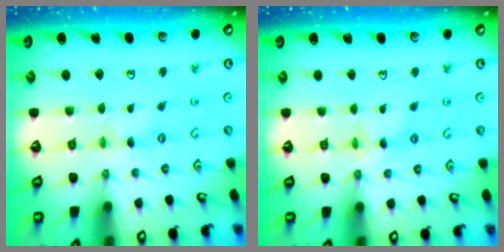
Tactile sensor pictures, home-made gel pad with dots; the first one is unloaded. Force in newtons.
{"total": 2.5, "press": 2.5, "slide": 0.2}